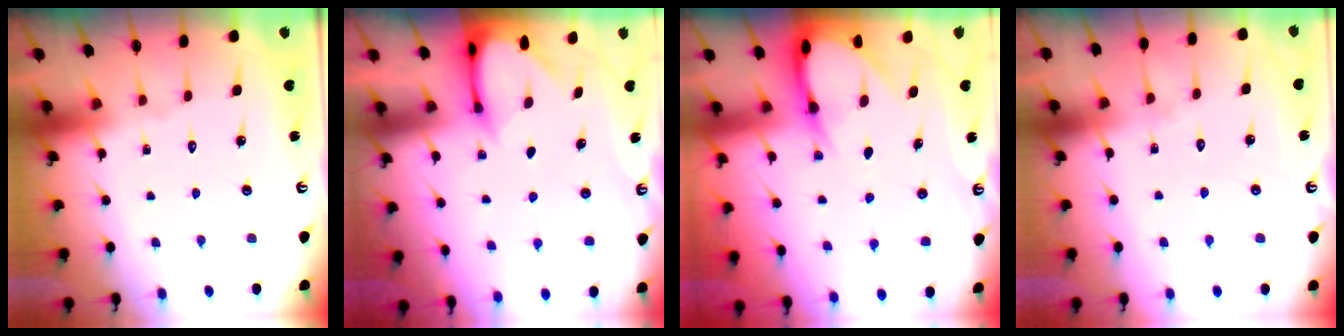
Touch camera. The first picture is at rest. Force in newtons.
{"total": 2.9, "press": 2.9, "slide": 0.3}
{"total": 5.9, "press": 5.9, "slide": 0.8}
{"total": 4.5, "press": 4.5, "slide": 0.5}